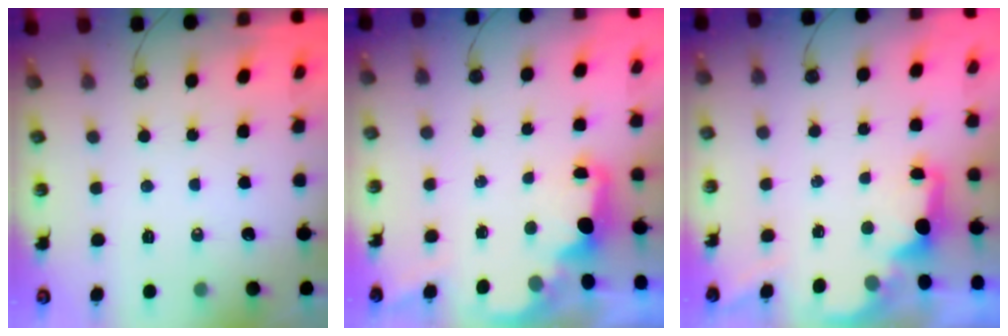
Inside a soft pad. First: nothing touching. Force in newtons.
{"total": 2.1, "press": 2.0, "slide": 0.8}
{"total": 1.9, "press": 1.7, "slide": 0.8}